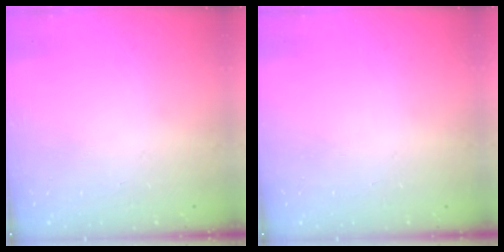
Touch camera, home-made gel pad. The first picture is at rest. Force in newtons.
{"total": 0.0}